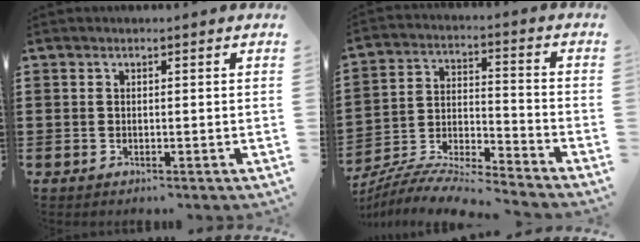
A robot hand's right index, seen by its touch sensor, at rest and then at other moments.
{"total": 7.4, "force": [-7.2, 0.3, 1.9], "torque": [-0.046, -0.005, -0.146]}